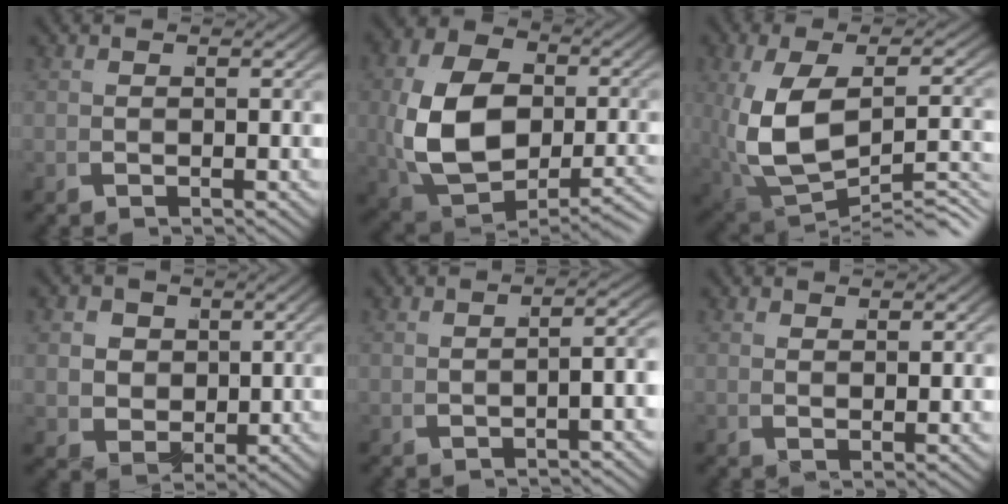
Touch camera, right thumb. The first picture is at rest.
{"total": 11.6, "force": [-1.1, 8.1, 8.3], "torque": [-0.188, -0.036, 0.008]}
{"total": 9.8, "force": [-1.9, 5.3, 8.0], "torque": [-0.177, -0.022, 0.001]}
{"total": 6.4, "force": [1.7, 5.3, 3.3], "torque": [-0.077, -0.025, 0.043]}
{"total": 2.5, "force": [-0.8, 0.7, 2.2], "torque": [-0.030, 0.010, -0.011]}
{"total": 1.5, "force": [1.4, 0.0, 0.5], "torque": [-0.009, 0.005, 0.027]}